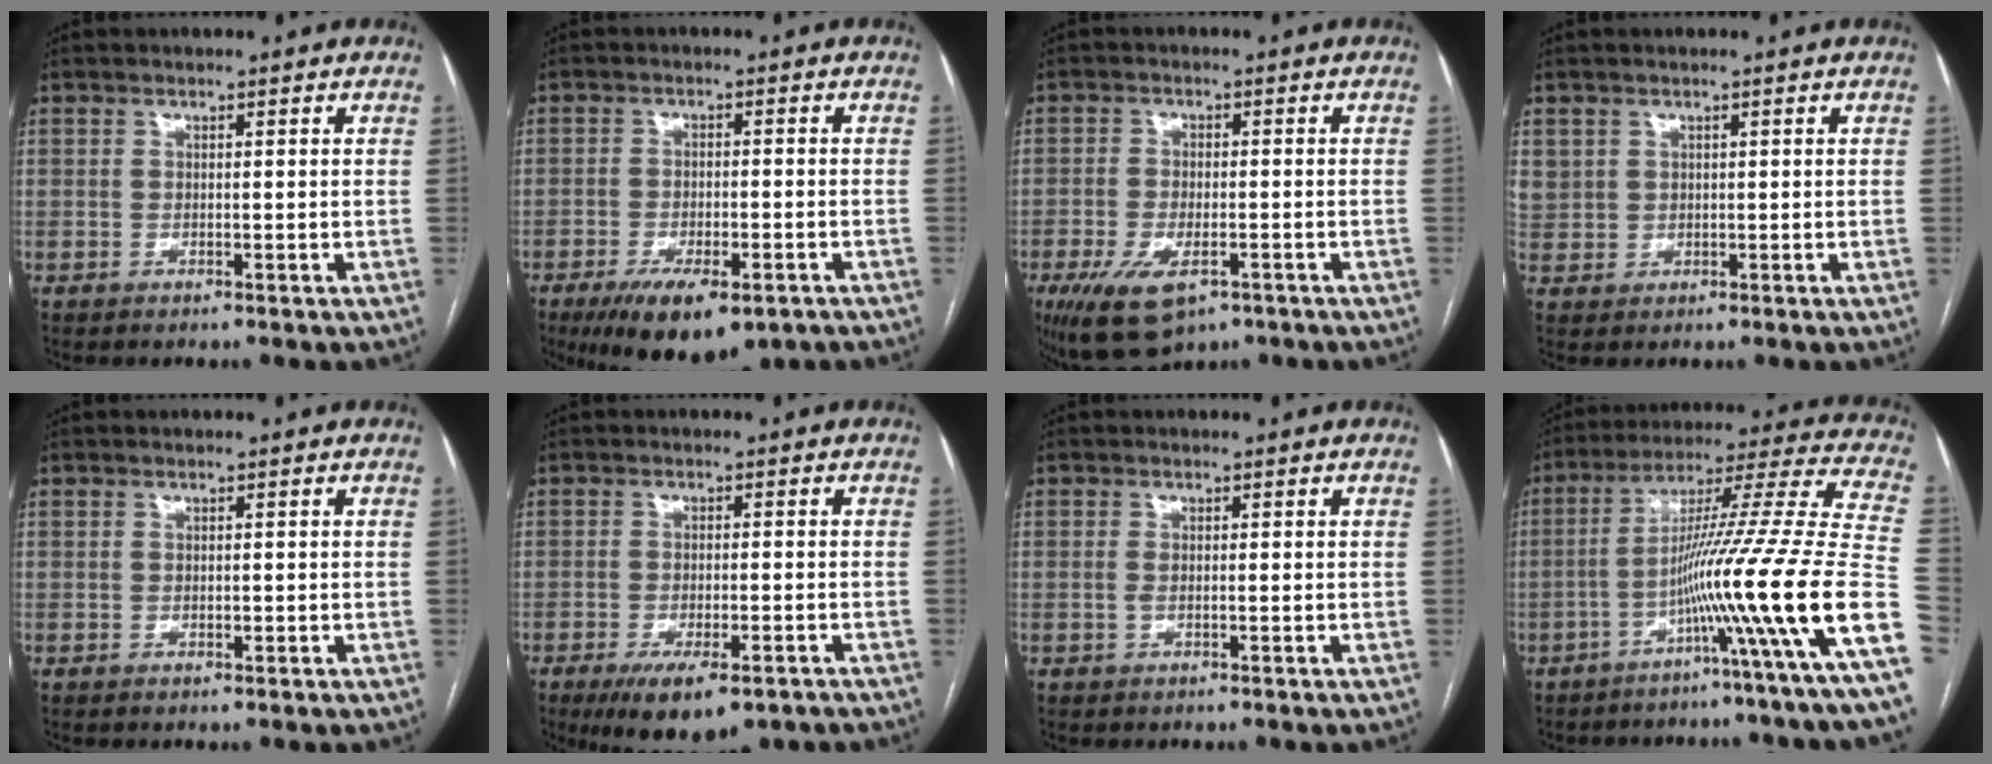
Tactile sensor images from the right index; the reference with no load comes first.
{"total": 11.3, "force": [-7.3, 3.8, 7.8], "torque": [-0.122, -0.015, -0.106]}
{"total": 9.0, "force": [-4.9, 4.0, 6.3], "torque": [-0.114, -0.012, -0.075]}
{"total": 3.2, "force": [1.3, 2.9, 0.5], "torque": [-0.007, 0.011, 0.034]}
{"total": 0.5, "force": [-0.1, 0.3, 0.4], "torque": [-0.006, 0.000, 0.000]}
{"total": 10.3, "force": [-7.0, 3.1, 6.9], "torque": [-0.102, -0.015, -0.100]}
{"total": 0.8, "force": [-0.1, 0.2, 0.7], "torque": [-0.018, -0.001, 0.000]}
{"total": 27.9, "force": [-7.8, -1.4, 26.7], "torque": [-0.366, -0.017, -0.140]}